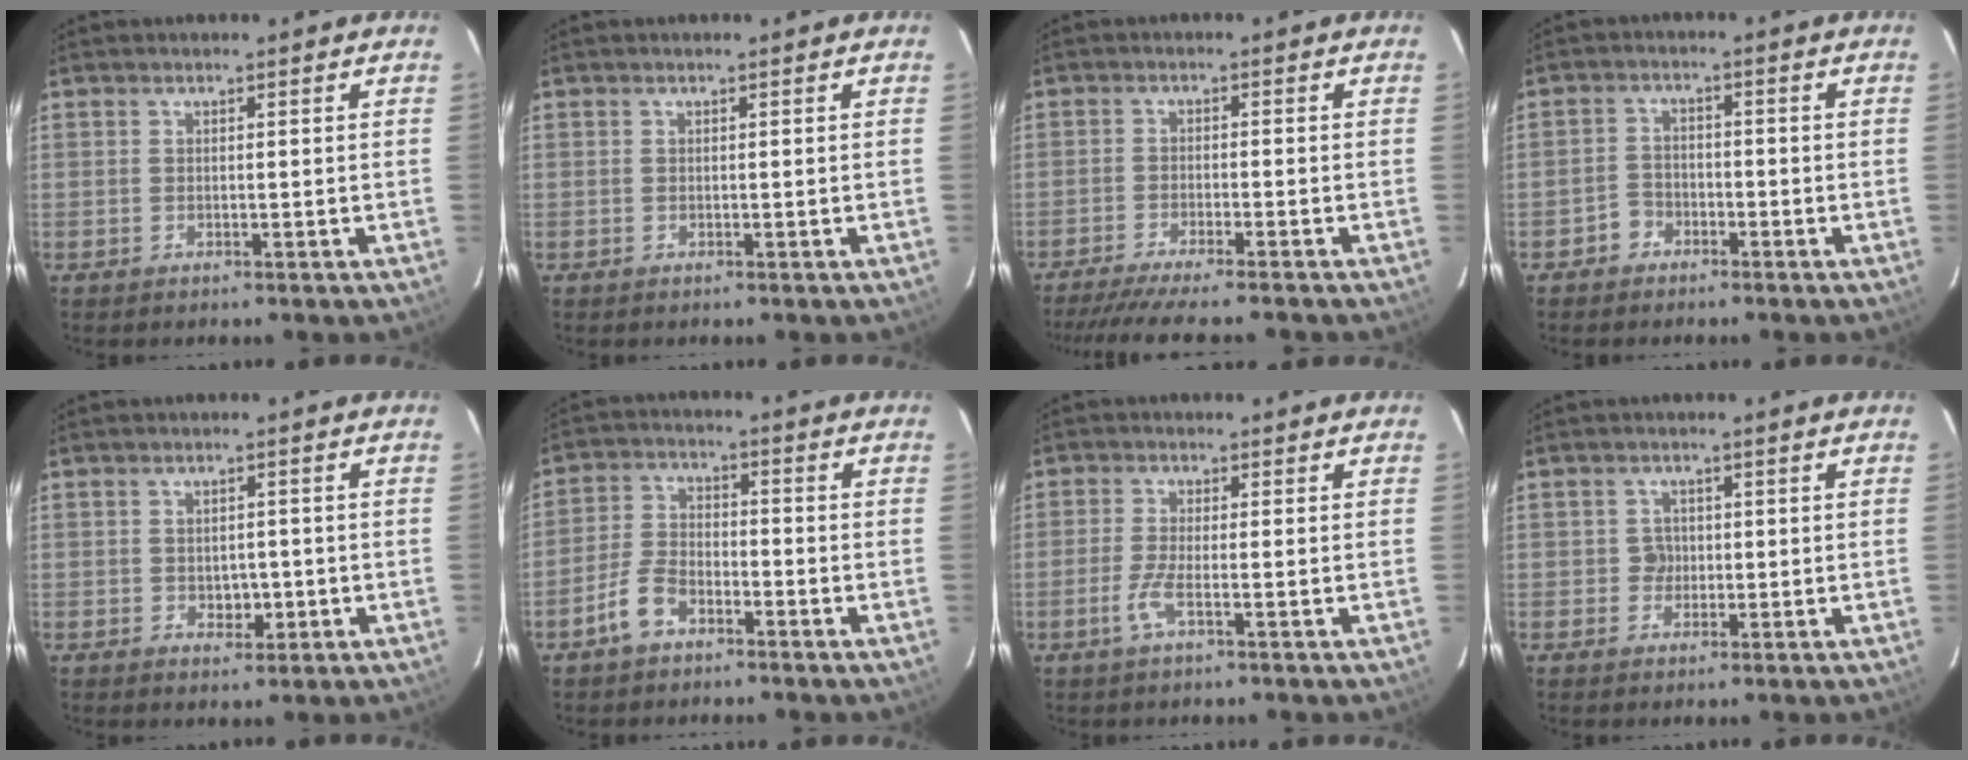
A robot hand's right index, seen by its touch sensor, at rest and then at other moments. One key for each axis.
{"total": 0.0}
{"total": 13.5, "fx": -12.0, "fy": 0.2, "fz": 6.3, "tx": -0.088, "ty": -0.033, "tz": -0.175}
{"total": 2.9, "fx": -1.8, "fy": 2.2, "fz": 0.5, "tx": -0.012, "ty": 0.009, "tz": -0.038}
{"total": 2.7, "fx": -0.7, "fy": 1.9, "fz": 1.8, "tx": -0.020, "ty": 0.004, "tz": -0.005}
{"total": 6.0, "fx": -3.8, "fy": 3.1, "fz": 3.5, "tx": -0.085, "ty": 0.009, "tz": -0.075}
{"total": 3.0, "fx": -1.4, "fy": 0.2, "fz": 2.7, "tx": -0.059, "ty": -0.004, "tz": -0.031}
{"total": 1.8, "fx": -0.2, "fy": 1.7, "fz": 0.6, "tx": -0.005, "ty": 0.005, "tz": -0.004}